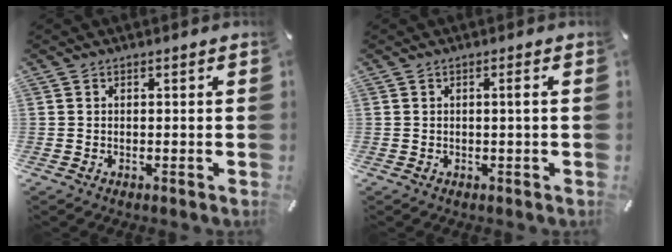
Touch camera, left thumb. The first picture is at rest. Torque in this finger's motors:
{"motor_torque": [-0.08, 0.12, 0.27, -0.10, 0.00]}